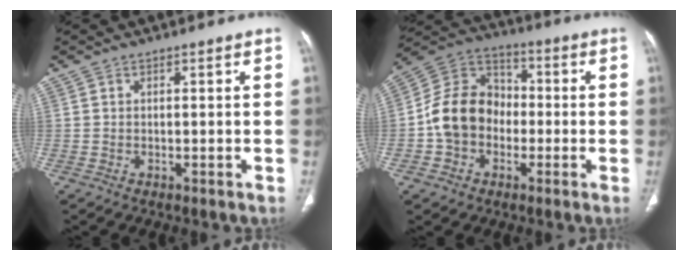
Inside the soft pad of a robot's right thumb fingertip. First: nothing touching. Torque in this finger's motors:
{"motor_torque": [1.92, 1.91, 0.64, -0.69, 0.13]}